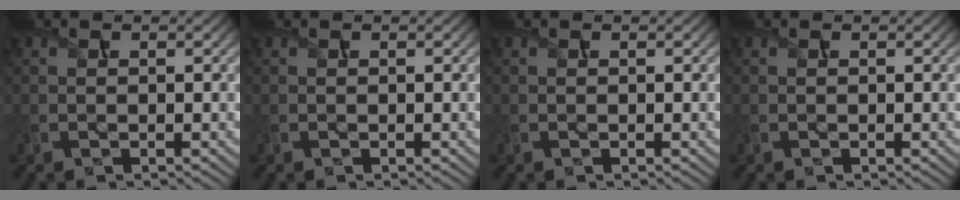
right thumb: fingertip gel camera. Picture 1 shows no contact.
{"total": 0.0}
{"total": 0.0}
{"total": 0.0}